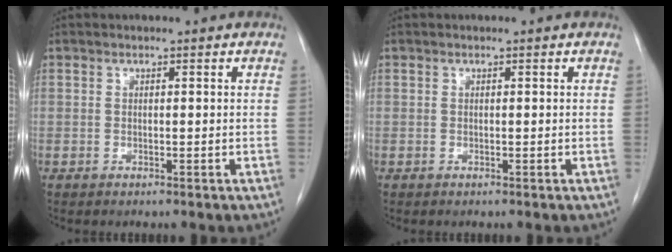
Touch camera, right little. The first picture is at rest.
{"total": 0.0}